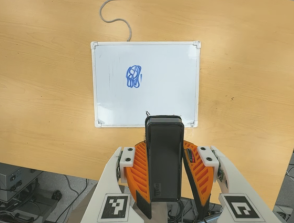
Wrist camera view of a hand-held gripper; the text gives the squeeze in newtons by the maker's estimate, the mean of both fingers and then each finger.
{"total": 5.9, "left": 4.8, "right": 7.1}